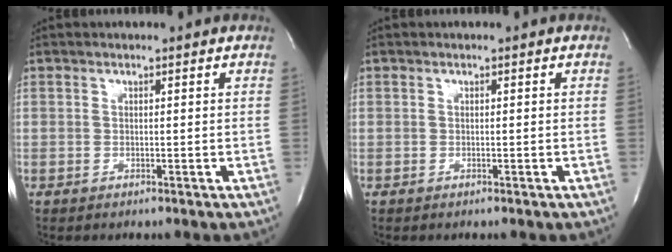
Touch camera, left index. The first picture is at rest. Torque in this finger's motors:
{"motor_torque": [0.00, 0.00, 0.00, 0.00]}